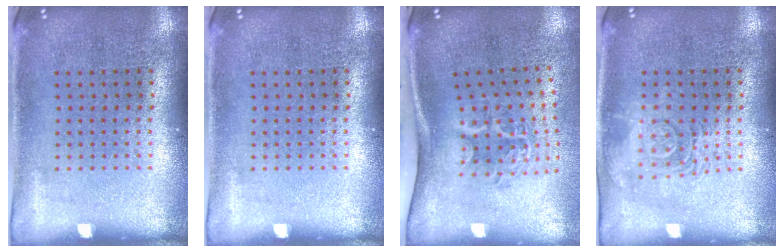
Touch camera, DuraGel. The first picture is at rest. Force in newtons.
{"total": 0.0}
{"total": 2.1, "press": 1.4, "slide": 1.6}
{"total": 2.8, "press": 2.8, "slide": 0.4}